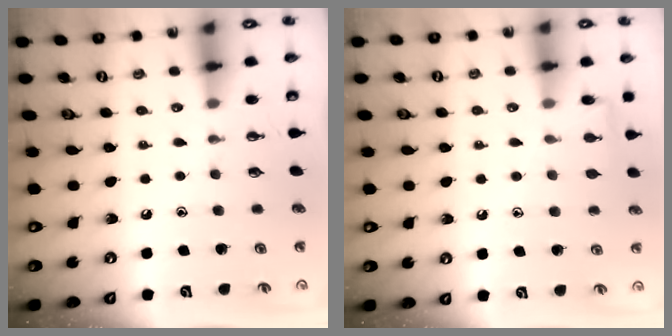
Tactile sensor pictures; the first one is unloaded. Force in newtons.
{"total": 6.5, "press": 6.5, "slide": 0.6}